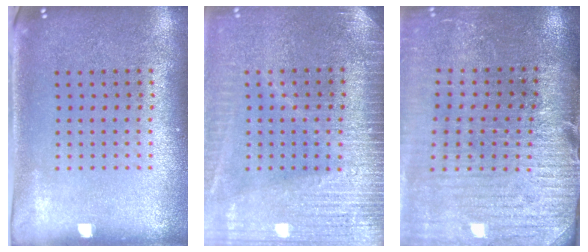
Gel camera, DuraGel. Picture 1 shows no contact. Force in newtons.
{"total": 3.5, "press": 3.1, "slide": 1.6}
{"total": 3.5, "press": 3.1, "slide": 1.6}